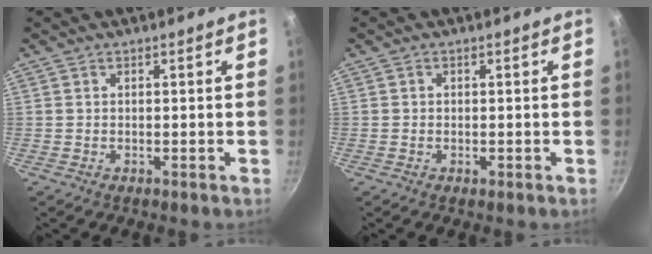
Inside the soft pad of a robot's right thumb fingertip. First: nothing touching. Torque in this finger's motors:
{"motor_torque": [0.12, -0.40, 0.26, 0.14, -0.03]}